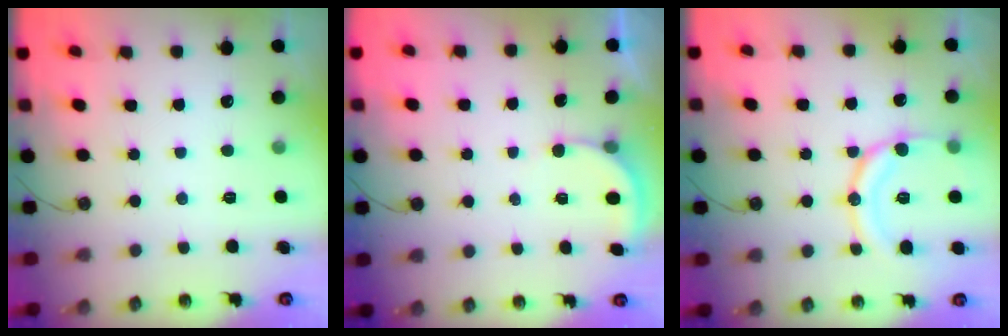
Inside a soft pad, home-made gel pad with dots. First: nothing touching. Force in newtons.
{"total": 2.7, "press": 2.7, "slide": 0.5}
{"total": 14.7, "press": 14.5, "slide": 1.8}